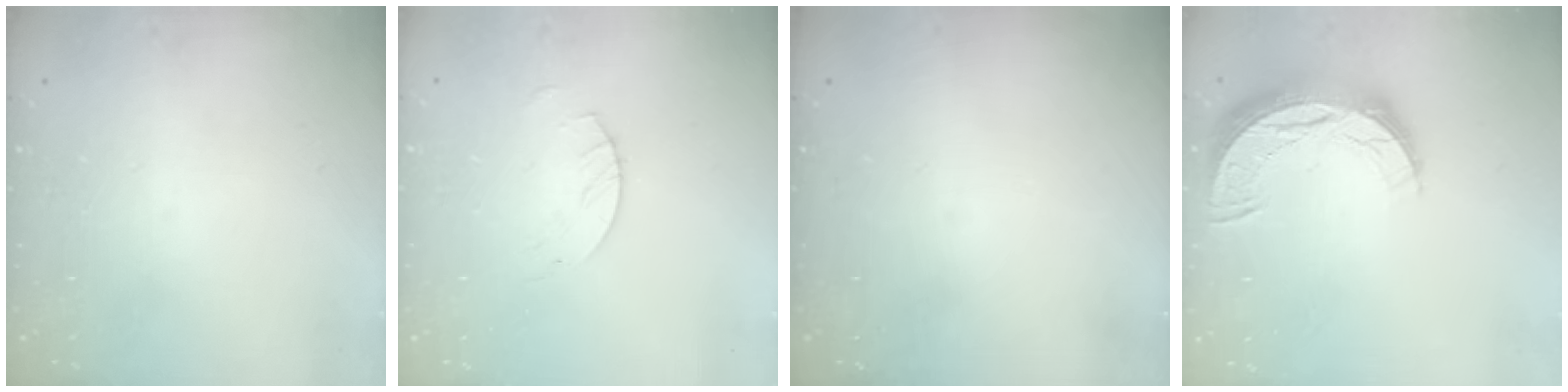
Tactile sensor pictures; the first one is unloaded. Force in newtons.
{"total": 2.5, "press": 2.5, "slide": 0.1}
{"total": 0.0}
{"total": 11.1, "press": 11.1, "slide": 0.7}